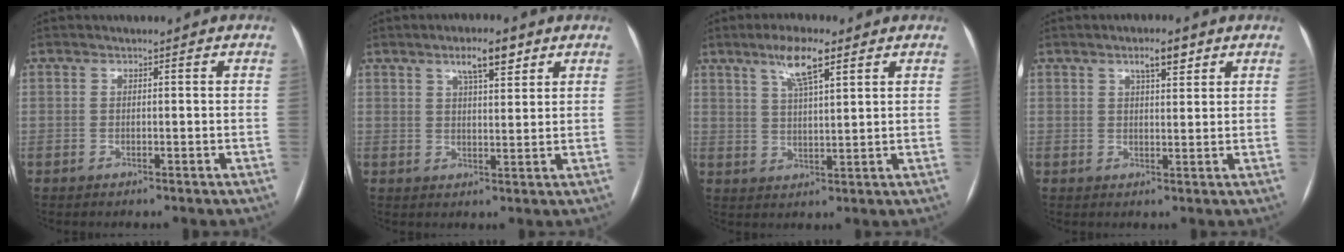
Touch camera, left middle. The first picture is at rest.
{"total": 5.5, "force": [3.4, 1.4, 4.1], "torque": [-0.069, 0.007, 0.054]}
{"total": 6.8, "force": [4.1, 1.0, 5.3], "torque": [-0.102, 0.007, 0.074]}
{"total": 3.8, "force": [2.4, 1.1, 2.8], "torque": [-0.047, 0.005, 0.038]}